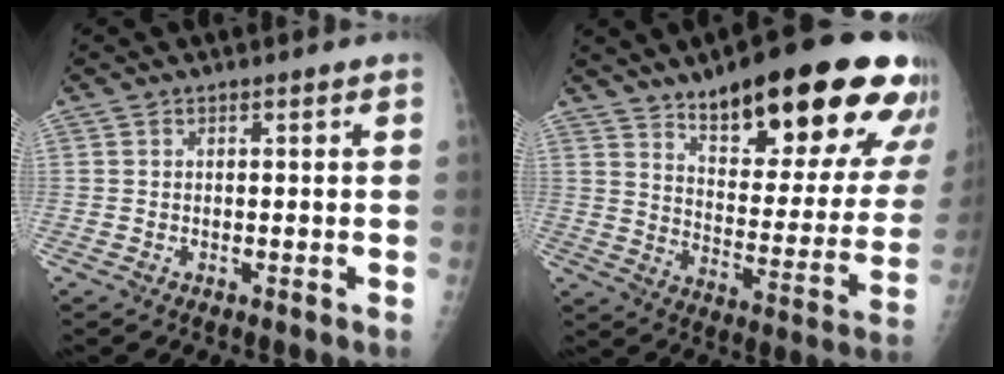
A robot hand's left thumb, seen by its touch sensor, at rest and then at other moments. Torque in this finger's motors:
{"motor_torque": [1.90, 1.85, 1.48, -1.29, 0.12]}